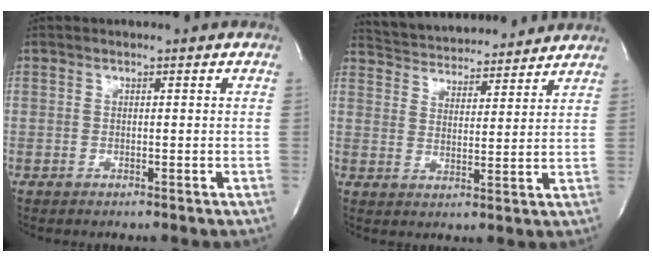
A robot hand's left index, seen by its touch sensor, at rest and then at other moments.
{"total": 14.9, "force": [14.1, 3.1, 3.7], "torque": [-0.061, 0.019, 0.206]}